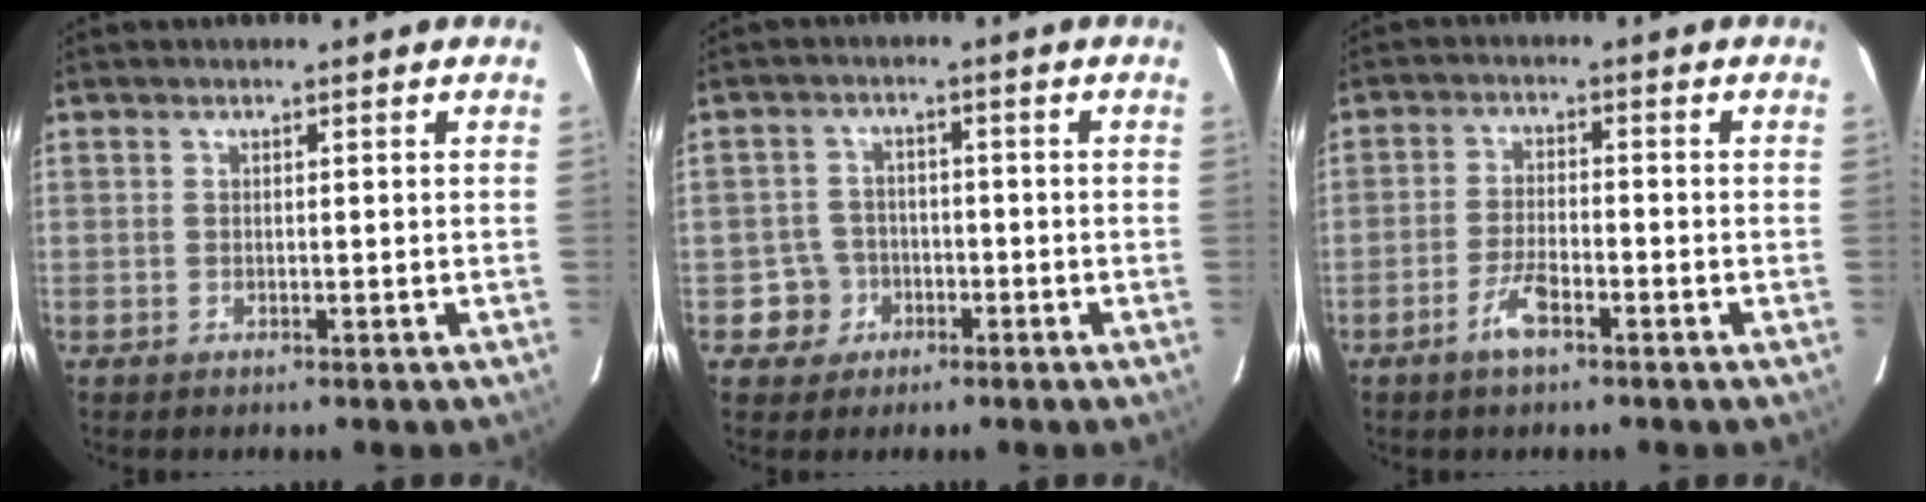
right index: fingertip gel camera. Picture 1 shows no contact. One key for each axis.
{"total": 4.9, "fx": -1.9, "fy": 4.5, "fz": -0.1, "tx": -0.001, "ty": 0.023, "tz": -0.030}
{"total": 5.0, "fx": -3.1, "fy": 1.4, "fz": 3.6, "tx": -0.083, "ty": 0.000, "tz": -0.059}